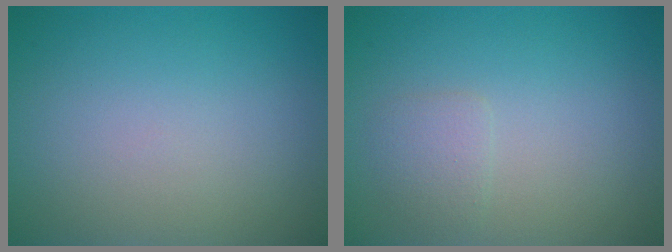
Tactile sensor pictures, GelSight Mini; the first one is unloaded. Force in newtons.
{"total": 1.3, "press": 1.3, "slide": 0.1}